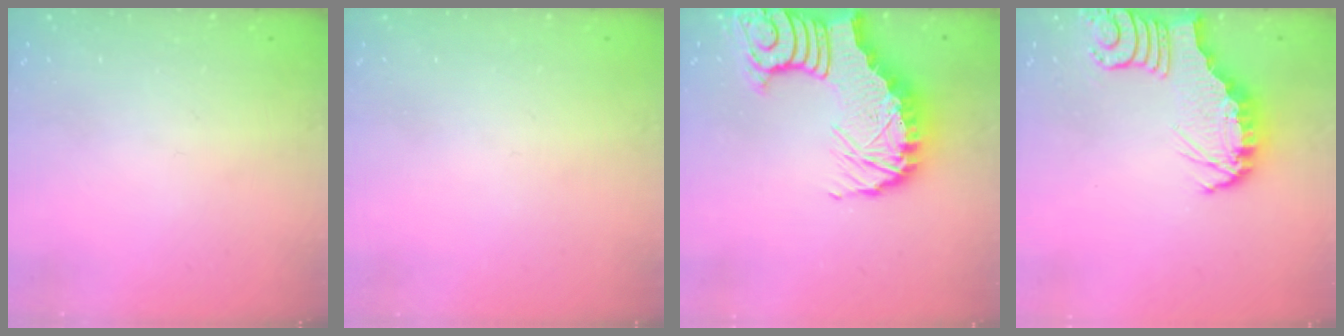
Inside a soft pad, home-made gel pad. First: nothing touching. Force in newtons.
{"total": 0.0}
{"total": 12.6, "press": 12.5, "slide": 1.6}
{"total": 4.0, "press": 3.9, "slide": 0.7}